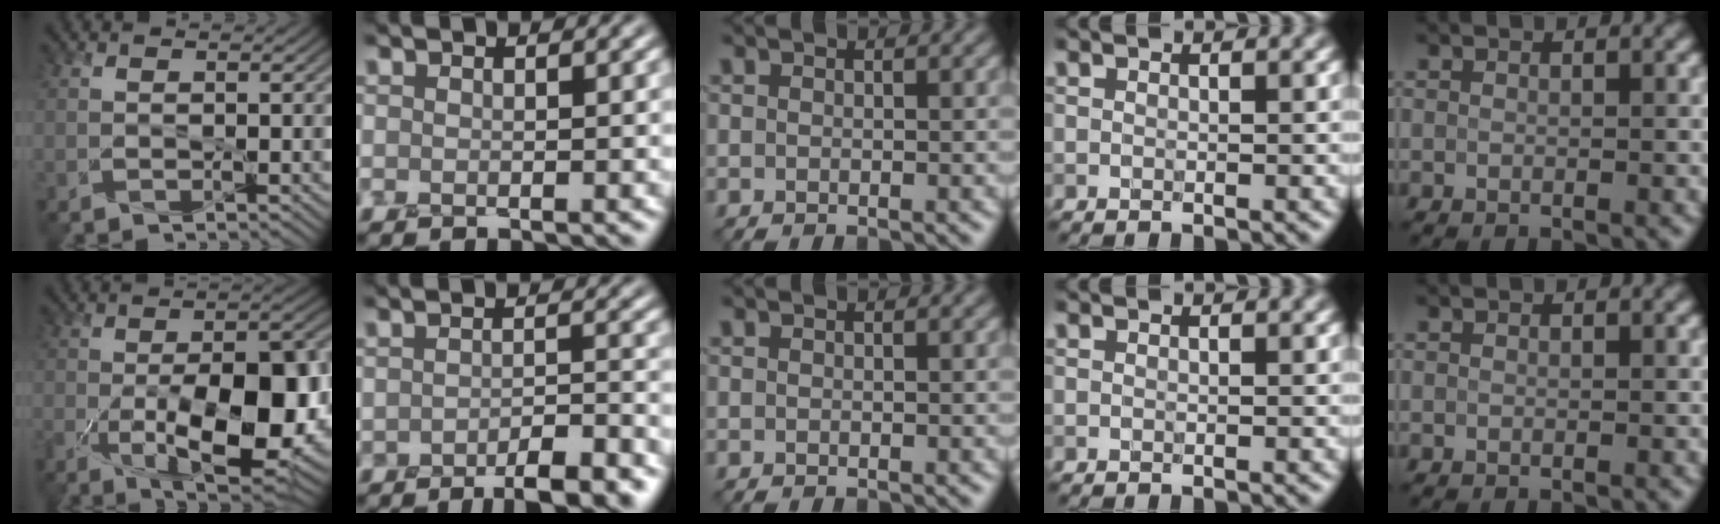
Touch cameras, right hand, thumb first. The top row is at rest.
{"thumb": {"total": 15.5, "force": [-4.7, 6.7, 13.1], "torque": [-0.208, -0.019, -0.074]}, "index": {"total": 5.5, "force": [-3.6, 1.6, 3.9], "torque": [-0.053, -0.007, -0.049]}}